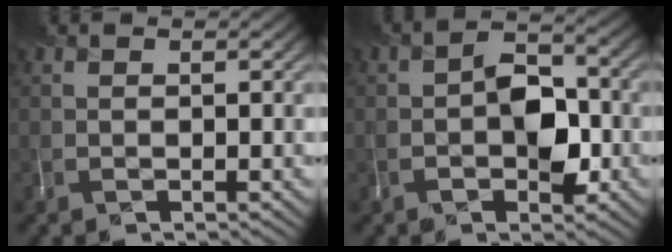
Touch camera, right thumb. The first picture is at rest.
{"total": 4.7, "force": [-1.4, 2.6, 3.7], "torque": [-0.051, 0.016, -0.024]}